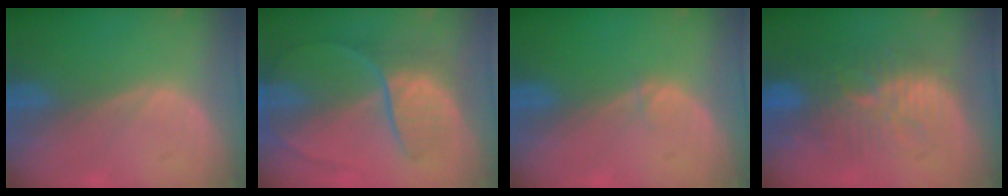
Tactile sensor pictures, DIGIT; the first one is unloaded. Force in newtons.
{"total": 8.1, "press": 7.3, "slide": 3.5}
{"total": 0.5, "press": 0.5, "slide": 0.1}
{"total": 10.4, "press": 9.6, "slide": 3.8}